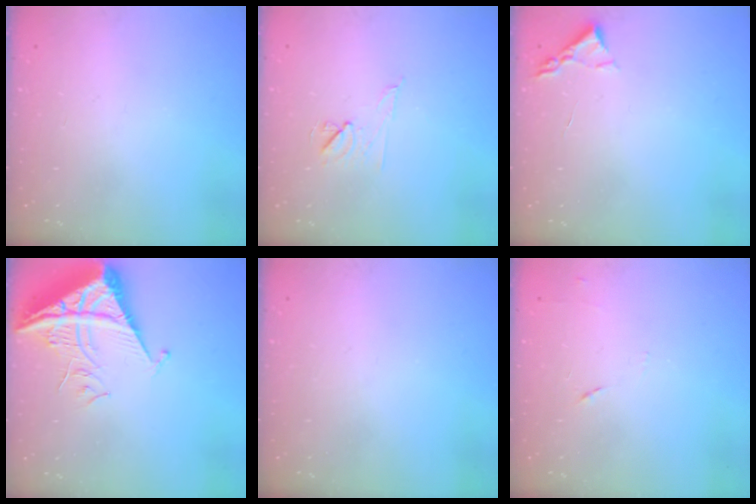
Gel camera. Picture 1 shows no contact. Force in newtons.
{"total": 6.7, "press": 6.5, "slide": 1.7}
{"total": 2.2, "press": 2.2, "slide": 0.3}
{"total": 8.5, "press": 8.5, "slide": 0.8}
{"total": 0.0}
{"total": 4.3, "press": 4.3, "slide": 0.6}